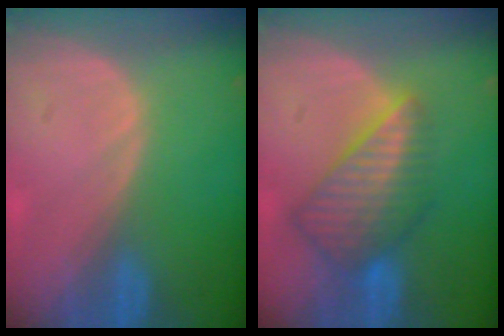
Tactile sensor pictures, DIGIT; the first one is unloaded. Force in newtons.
{"total": 8.4, "press": 7.3, "slide": 4.1}